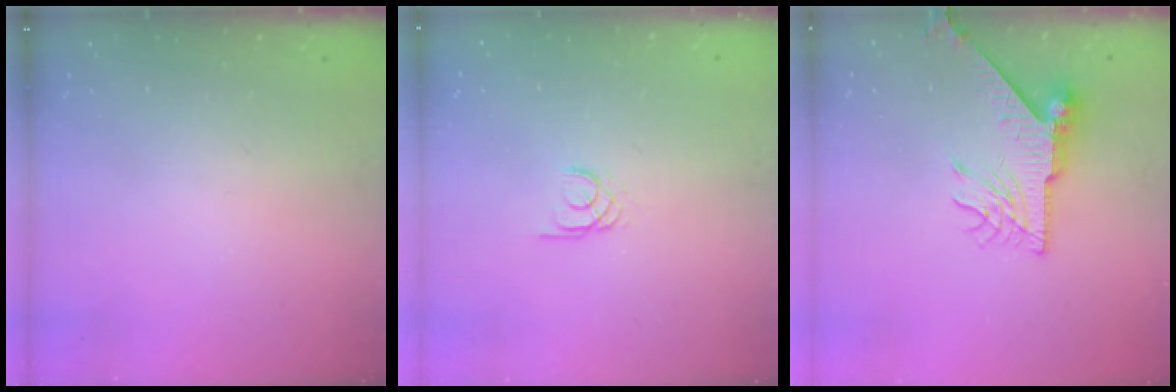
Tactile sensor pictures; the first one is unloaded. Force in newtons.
{"total": 1.5, "press": 1.5, "slide": 0.1}
{"total": 8.5, "press": 8.4, "slide": 1.0}